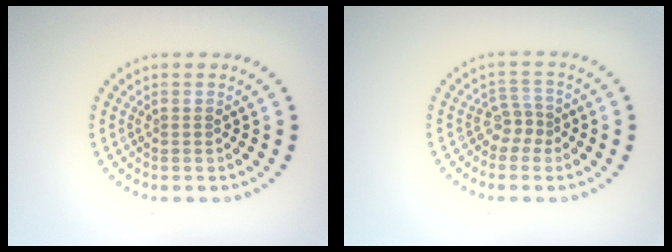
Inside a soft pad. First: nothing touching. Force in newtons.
{"total": 1.9, "press": 1.4, "slide": 1.3}